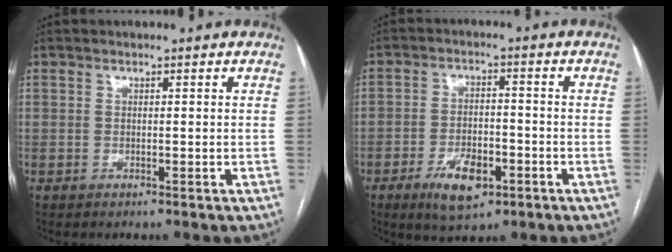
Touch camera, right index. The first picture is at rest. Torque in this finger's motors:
{"motor_torque": [1.01, -0.45, 0.16, 0.10]}